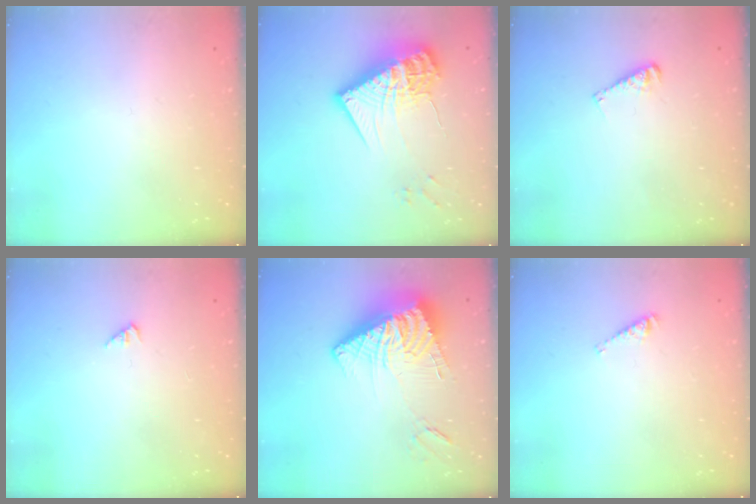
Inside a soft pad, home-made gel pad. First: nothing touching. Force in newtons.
{"total": 19.8, "press": 19.7, "slide": 1.9}
{"total": 4.4, "press": 4.4, "slide": 0.4}
{"total": 1.7, "press": 1.7, "slide": 0.3}
{"total": 16.3, "press": 16.2, "slide": 1.8}
{"total": 3.7, "press": 3.7, "slide": 0.5}